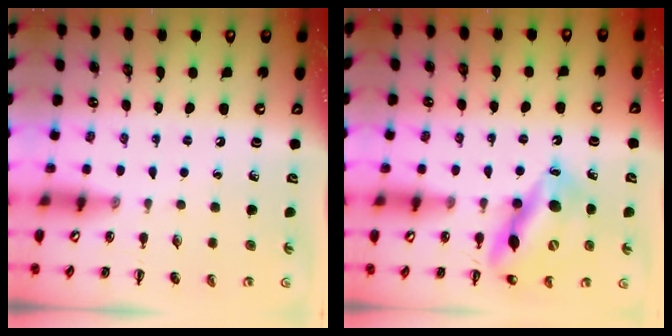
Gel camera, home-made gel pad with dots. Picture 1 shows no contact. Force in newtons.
{"total": 14.1, "press": 13.5, "slide": 3.9}